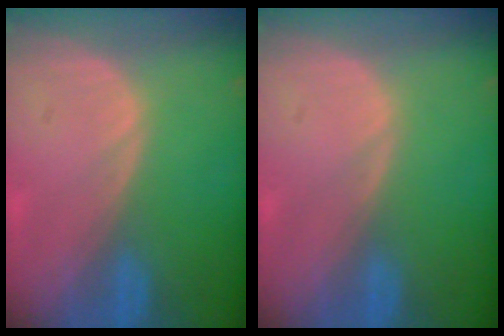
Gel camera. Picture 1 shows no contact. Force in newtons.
{"total": 0.0}